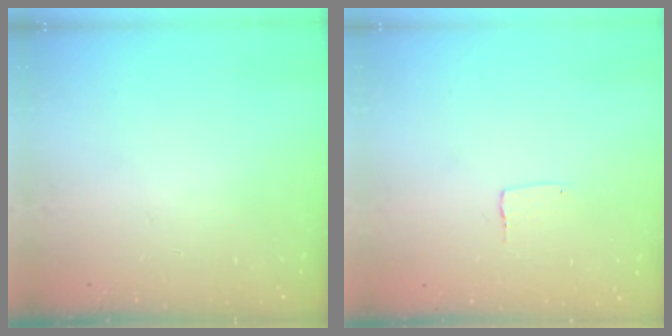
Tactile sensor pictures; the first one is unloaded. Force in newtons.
{"total": 3.8, "press": 3.8, "slide": 0.1}